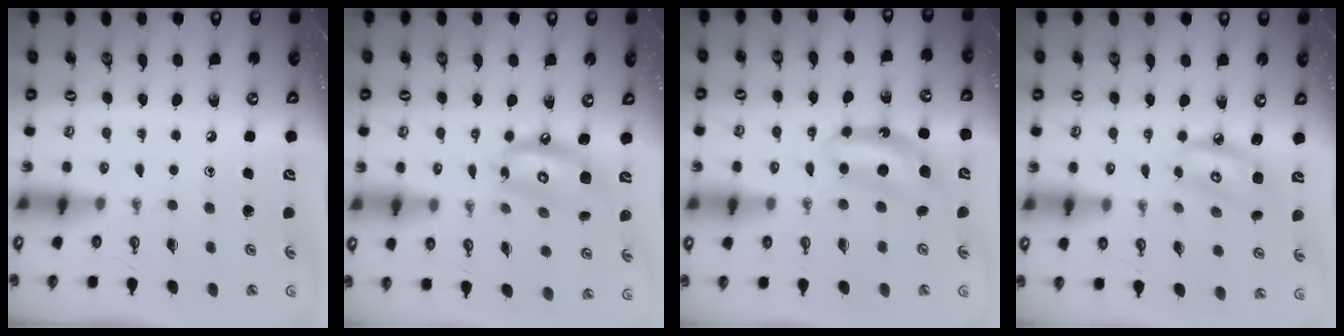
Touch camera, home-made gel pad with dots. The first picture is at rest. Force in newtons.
{"total": 12.3, "press": 12.2, "slide": 1.9}
{"total": 7.5, "press": 7.5, "slide": 0.2}
{"total": 7.8, "press": 7.8, "slide": 0.8}